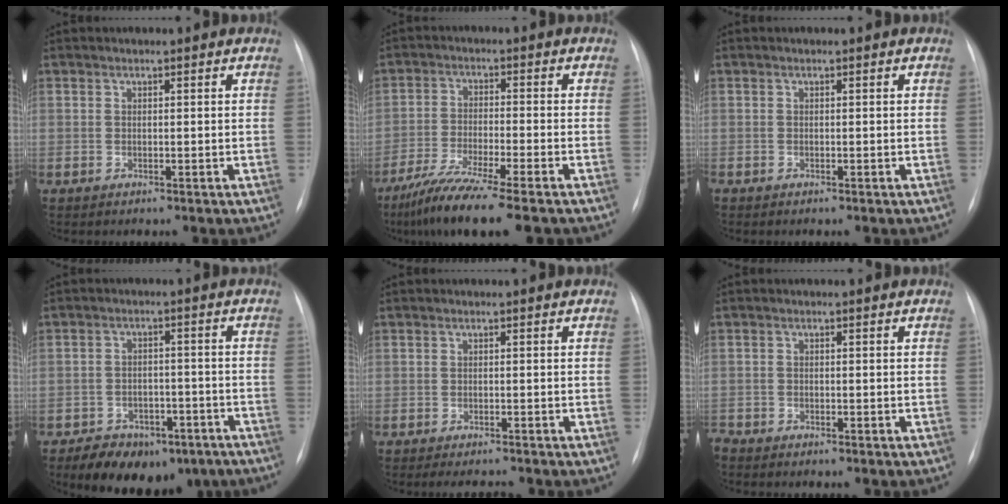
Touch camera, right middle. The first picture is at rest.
{"total": 10.8, "force": [-8.1, -0.1, 7.1], "torque": [-0.125, -0.033, -0.137]}
{"total": 0.0}
{"total": 11.5, "force": [-7.9, 6.3, 5.5], "torque": [-0.073, 0.012, -0.114]}
{"total": 2.5, "force": [-2.3, 0.4, 0.9], "torque": [-0.011, -0.006, -0.030]}
{"total": 1.9, "force": [-1.7, 0.6, 0.4], "torque": [-0.002, -0.001, -0.027]}